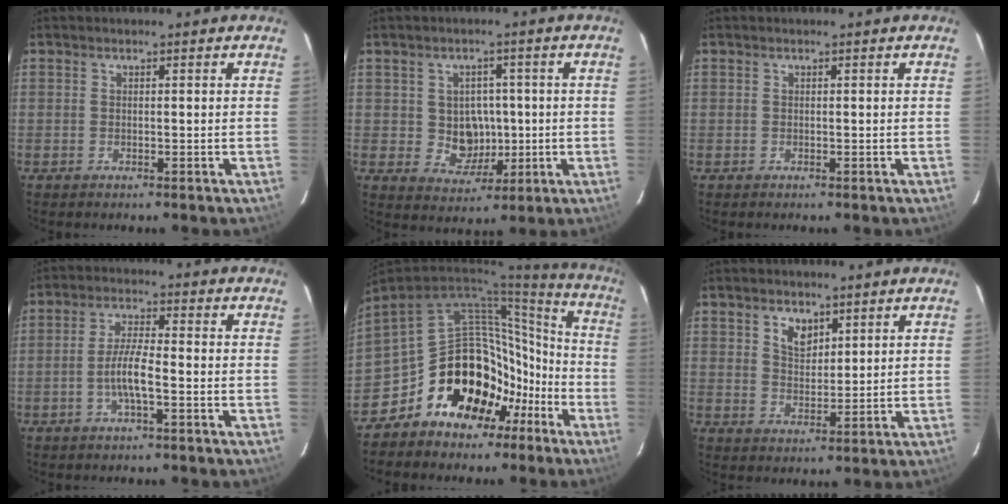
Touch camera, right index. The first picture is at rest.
{"total": 6.4, "force": [0.1, 6.0, 2.3], "torque": [-0.044, 0.012, 0.019]}
{"total": 0.0}
{"total": 5.4, "force": [-1.9, 0.7, 5.0], "torque": [-0.101, 0.007, -0.038]}
{"total": 19.3, "force": [-11.7, 13.7, 7.1], "torque": [-0.123, 0.084, -0.169]}
{"total": 4.5, "force": [2.6, 2.8, 2.4], "torque": [-0.038, 0.005, 0.050]}